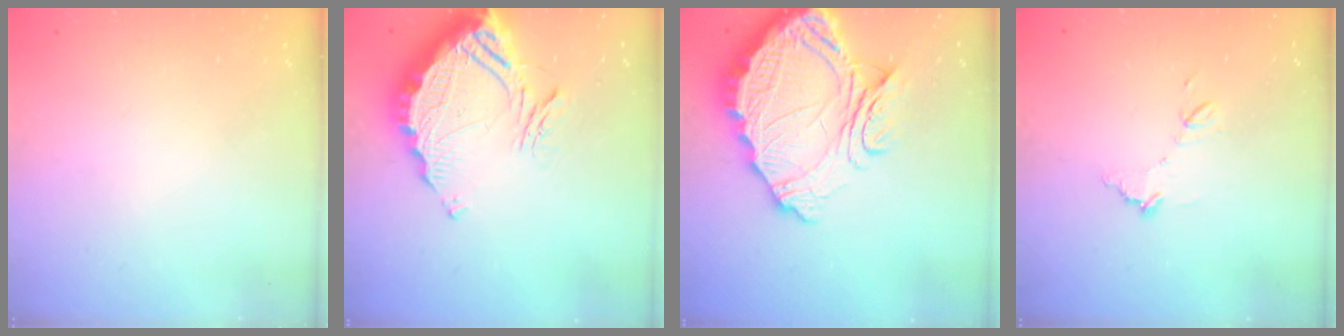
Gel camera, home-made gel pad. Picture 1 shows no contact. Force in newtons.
{"total": 15.9, "press": 15.8, "slide": 1.2}
{"total": 20.2, "press": 20.1, "slide": 1.8}
{"total": 7.9, "press": 7.9, "slide": 0.5}